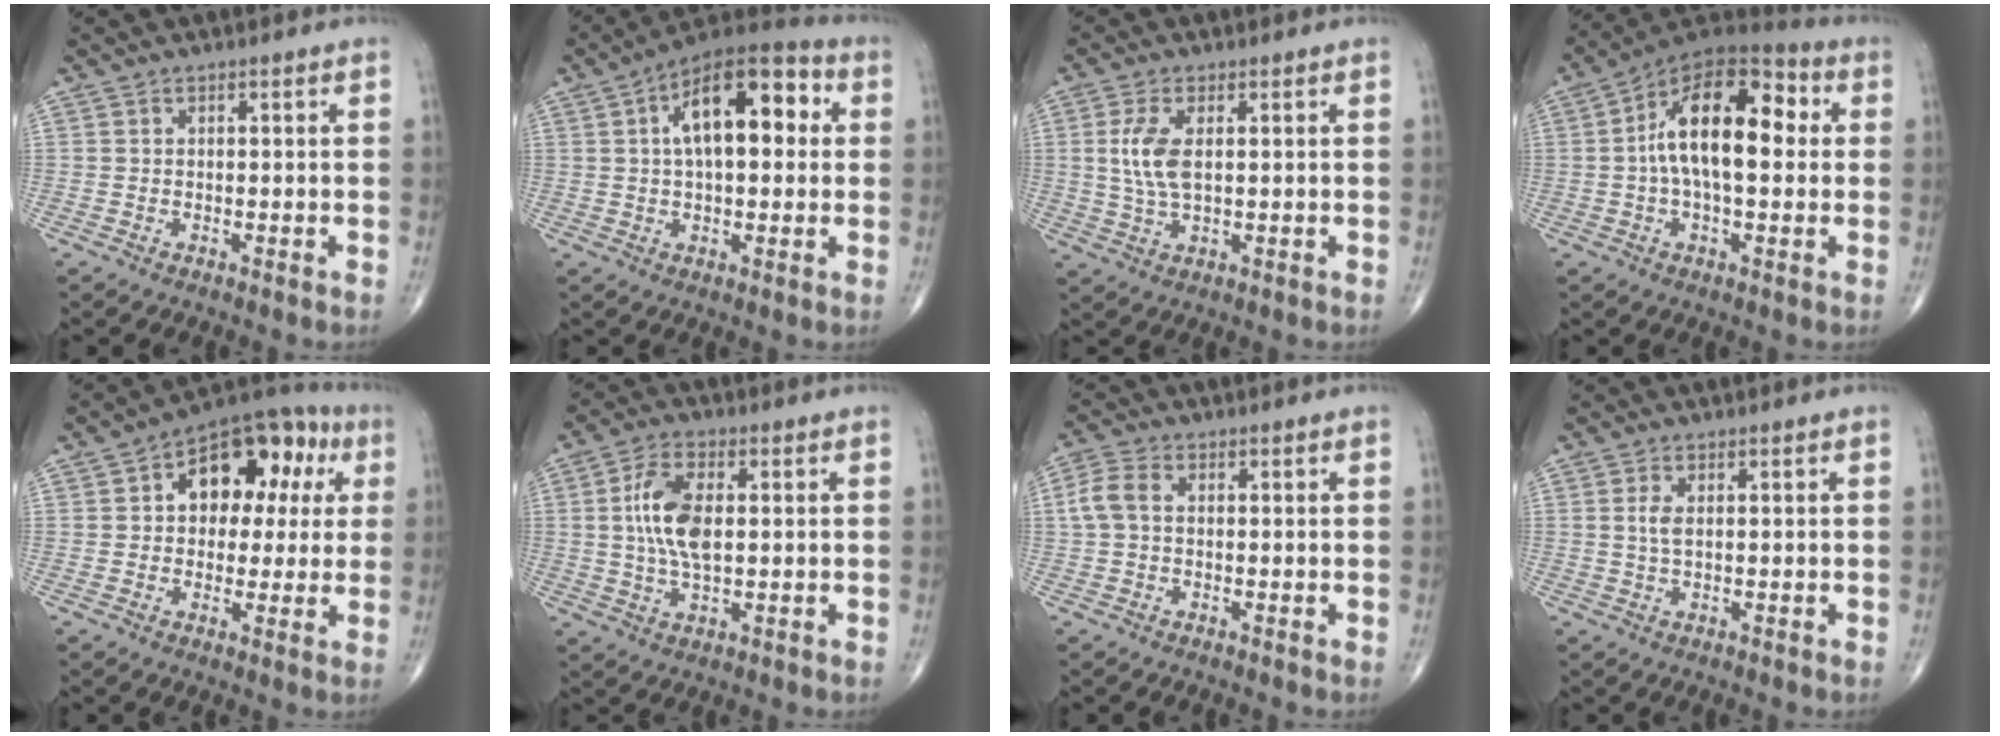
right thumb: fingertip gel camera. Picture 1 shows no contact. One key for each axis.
{"total": 16.3, "fx": 3.4, "fy": 7.9, "fz": 13.9, "tx": -0.193, "ty": 0.030, "tz": 0.044}
{"total": 6.5, "fx": 1.0, "fy": 2.9, "fz": 5.7, "tx": -0.130, "ty": -0.001, "tz": 0.022}
{"total": 17.5, "fx": 1.7, "fy": 8.8, "fz": 15.0, "tx": -0.233, "ty": 0.038, "tz": 0.016}
{"total": 16.1, "fx": 4.0, "fy": 10.4, "fz": 11.6, "tx": -0.101, "ty": 0.030, "tz": 0.049}
{"total": 9.5, "fx": 1.0, "fy": 4.6, "fz": 8.2, "tx": -0.166, "ty": 0.002, "tz": 0.019}
{"total": 4.8, "fx": 0.4, "fy": 3.2, "fz": 3.5, "tx": -0.088, "ty": 0.014, "tz": 0.002}
{"total": 2.3, "fx": 0.4, "fy": 1.0, "fz": 2.0, "tx": -0.046, "ty": 0.001, "tz": 0.009}